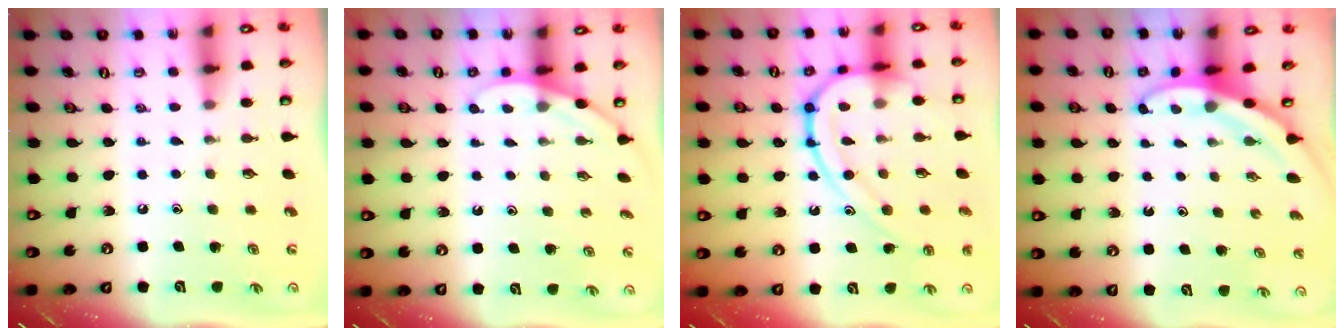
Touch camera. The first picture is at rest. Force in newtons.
{"total": 2.8, "press": 2.8, "slide": 0.2}
{"total": 15.2, "press": 15.2, "slide": 0.8}
{"total": 3.3, "press": 3.3, "slide": 0.1}